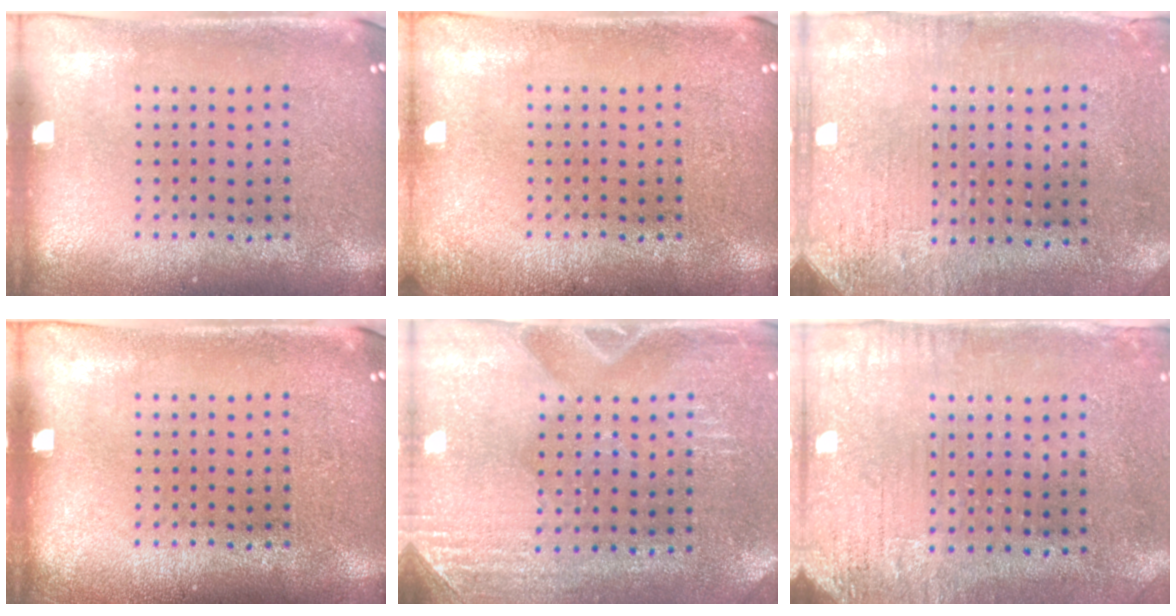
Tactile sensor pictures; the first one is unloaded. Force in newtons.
{"total": 0.9, "press": 0.9, "slide": 0.2}
{"total": 3.1, "press": 2.5, "slide": 1.8}
{"total": 0.0}
{"total": 2.8, "press": 2.6, "slide": 1.0}
{"total": 3.2, "press": 2.5, "slide": 2.0}